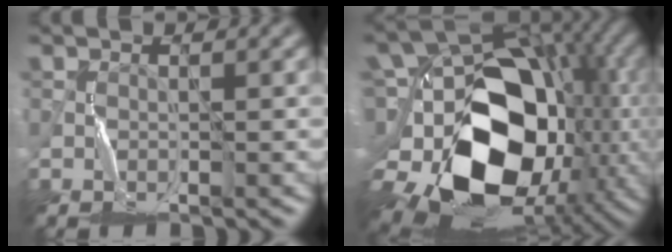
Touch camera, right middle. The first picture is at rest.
{"total": 16.8, "force": [-4.4, 11.9, 11.0], "torque": [-0.172, -0.004, -0.085]}